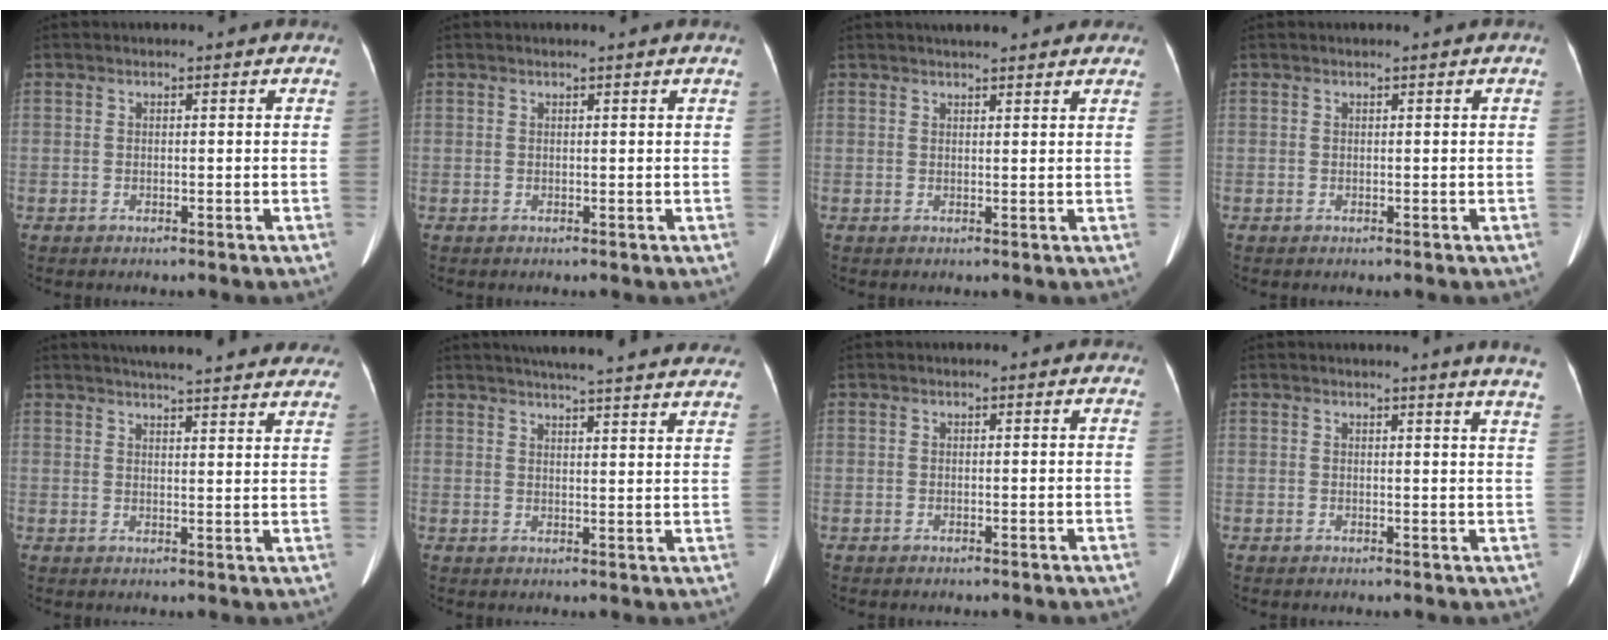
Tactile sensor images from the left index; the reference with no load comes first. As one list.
[{"total": 1.0, "force": [0.8, -0.2, 0.5], "torque": [-0.013, 0.004, 0.020]}, {"total": 8.9, "force": [7.6, 1.9, 4.2], "torque": [-0.049, 0.023, 0.090]}, {"total": 0.0}, {"total": 20.8, "force": [18.8, 3.3, 8.3], "torque": [-0.106, -0.008, 0.217]}, {"total": 25.0, "force": [22.7, 2.2, 10.3], "torque": [-0.150, -0.017, 0.268]}, {"total": 0.6, "force": [0.4, 0.4, 0.3], "torque": [-0.004, 0.005, 0.000]}, {"total": 8.0, "force": [7.3, -0.9, 3.3], "torque": [-0.031, -0.041, 0.053]}]